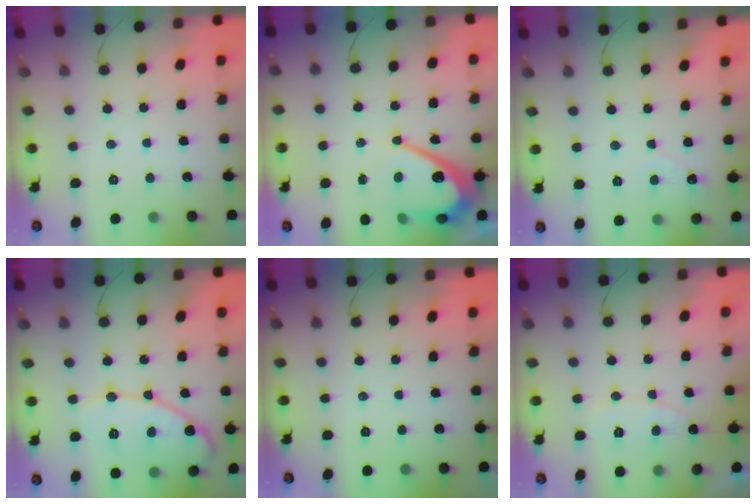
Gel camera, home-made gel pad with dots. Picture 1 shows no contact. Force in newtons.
{"total": 10.8, "press": 10.8, "slide": 1.0}
{"total": 1.6, "press": 1.6, "slide": 0.1}
{"total": 13.3, "press": 13.2, "slide": 1.3}
{"total": 0.0}
{"total": 5.5, "press": 5.5, "slide": 0.2}